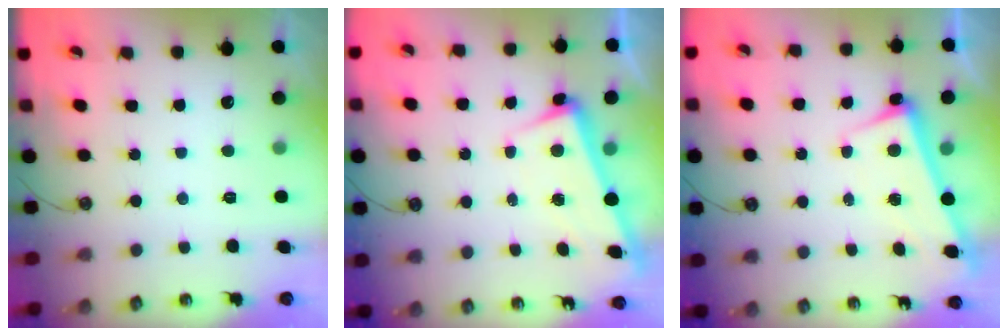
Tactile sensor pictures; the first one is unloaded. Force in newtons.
{"total": 3.3, "press": 3.1, "slide": 1.1}
{"total": 2.6, "press": 2.4, "slide": 1.0}